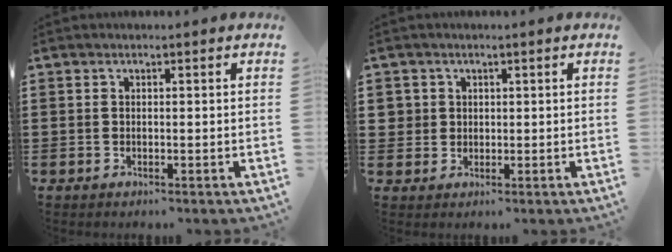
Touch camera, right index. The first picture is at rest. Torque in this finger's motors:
{"motor_torque": [-0.25, 0.33, 0.00, -0.01]}